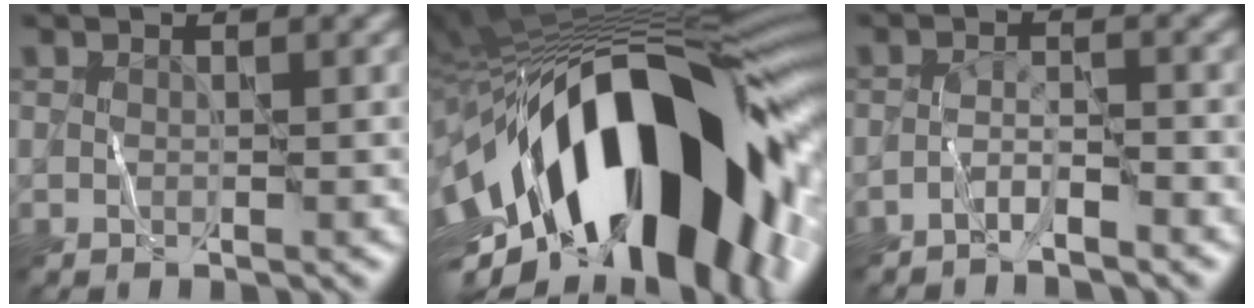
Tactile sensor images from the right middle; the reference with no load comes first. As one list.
[{"total": 19.9, "force": [-4.7, 8.2, 17.6], "torque": [-0.275, 0.003, -0.079]}, {"total": 1.8, "force": [-1.6, 0.0, 0.9], "torque": [-0.019, 0.006, -0.034]}]